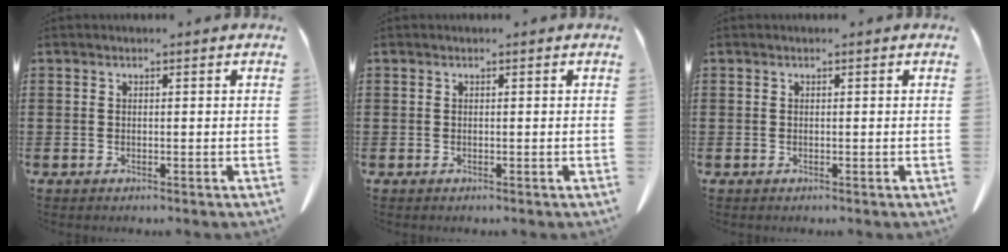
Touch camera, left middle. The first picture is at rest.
{"total": 0.0}
{"total": 0.0}